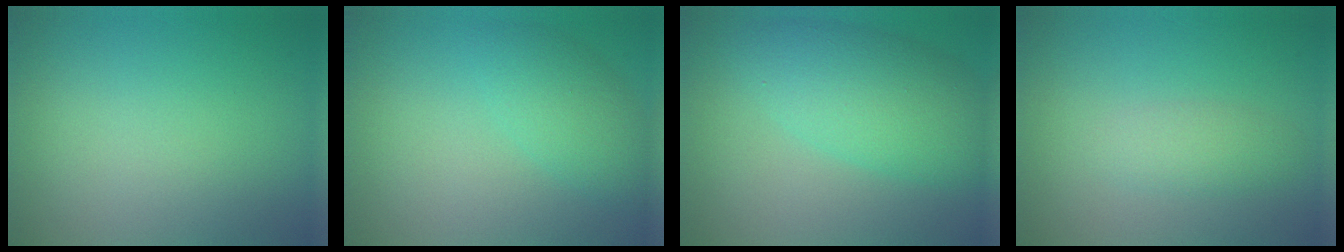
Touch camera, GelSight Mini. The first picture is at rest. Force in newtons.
{"total": 2.8, "press": 2.8, "slide": 0.1}
{"total": 5.4, "press": 5.4, "slide": 0.2}
{"total": 1.6, "press": 1.6, "slide": 0.0}